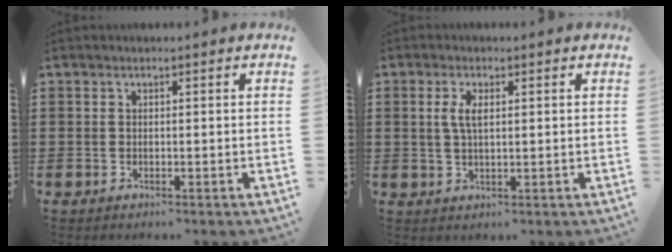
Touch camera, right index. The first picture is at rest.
{"total": 3.1, "force": [0.6, 1.2, 2.8], "torque": [-0.059, 0.008, 0.008]}